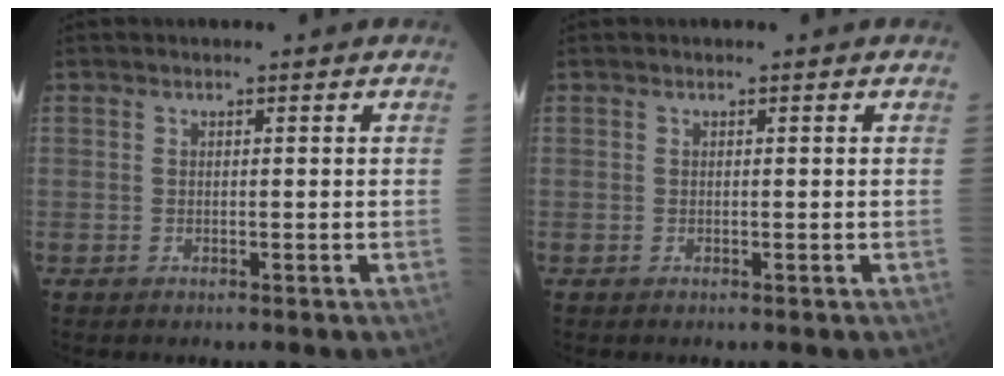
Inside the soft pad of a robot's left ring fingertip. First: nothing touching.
{"total": 0.0}